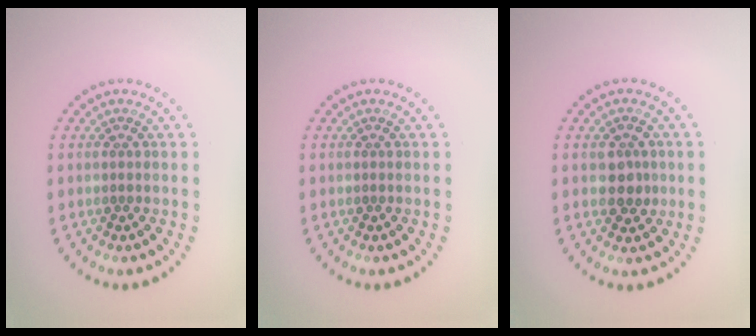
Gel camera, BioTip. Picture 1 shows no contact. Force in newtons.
{"total": 0.0}
{"total": 2.4, "press": 2.3, "slide": 0.4}